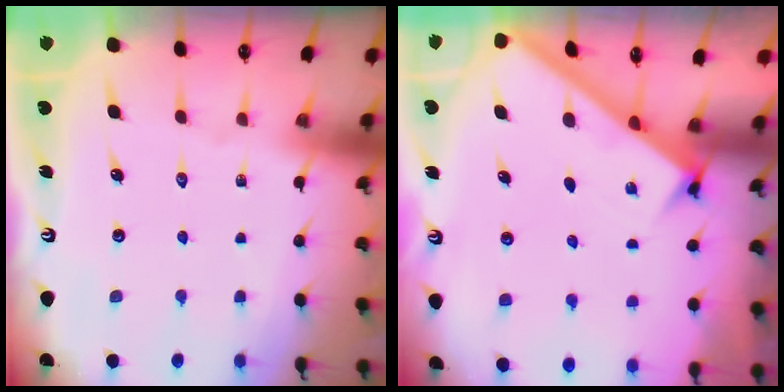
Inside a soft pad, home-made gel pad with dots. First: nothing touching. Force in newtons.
{"total": 2.8, "press": 2.8, "slide": 0.4}